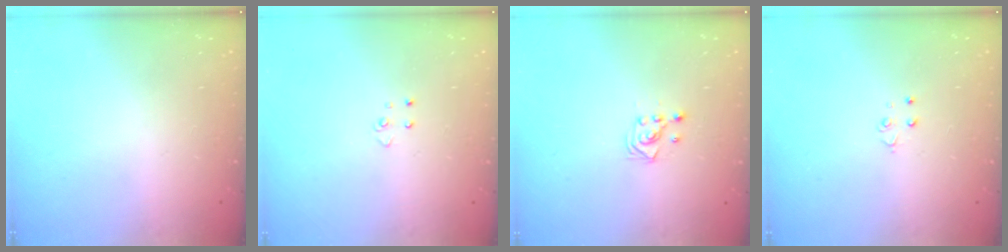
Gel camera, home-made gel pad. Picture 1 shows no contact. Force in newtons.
{"total": 3.9, "press": 3.9, "slide": 0.3}
{"total": 2.9, "press": 2.9, "slide": 0.3}
{"total": 2.8, "press": 2.8, "slide": 0.3}